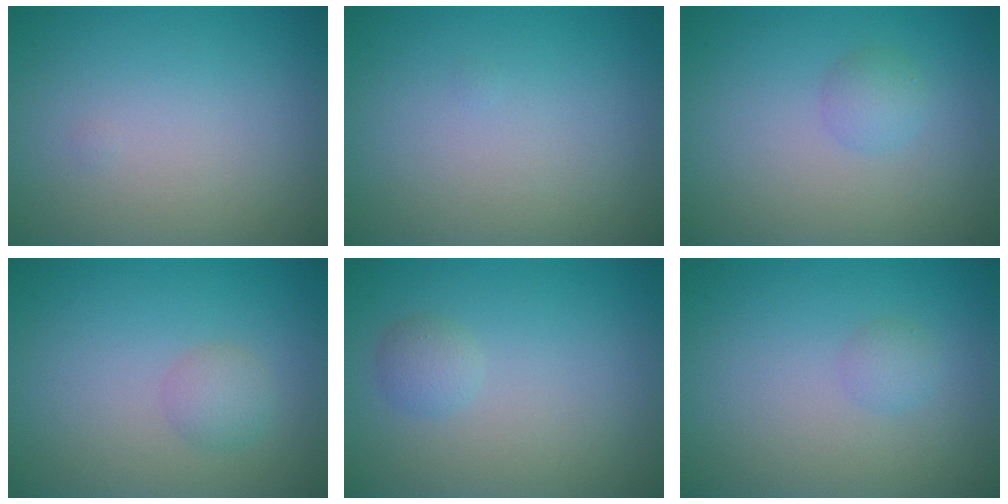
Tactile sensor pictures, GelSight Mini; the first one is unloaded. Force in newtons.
{"total": 0.0}
{"total": 1.4, "press": 1.4, "slide": 0.1}
{"total": 1.7, "press": 1.7, "slide": 0.0}
{"total": 1.3, "press": 1.3, "slide": 0.1}
{"total": 1.1, "press": 1.1, "slide": 0.0}